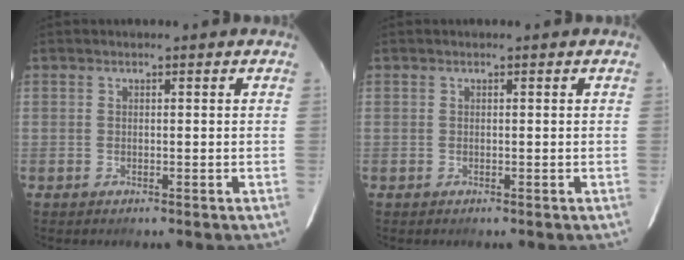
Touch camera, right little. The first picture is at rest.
{"total": 0.0}